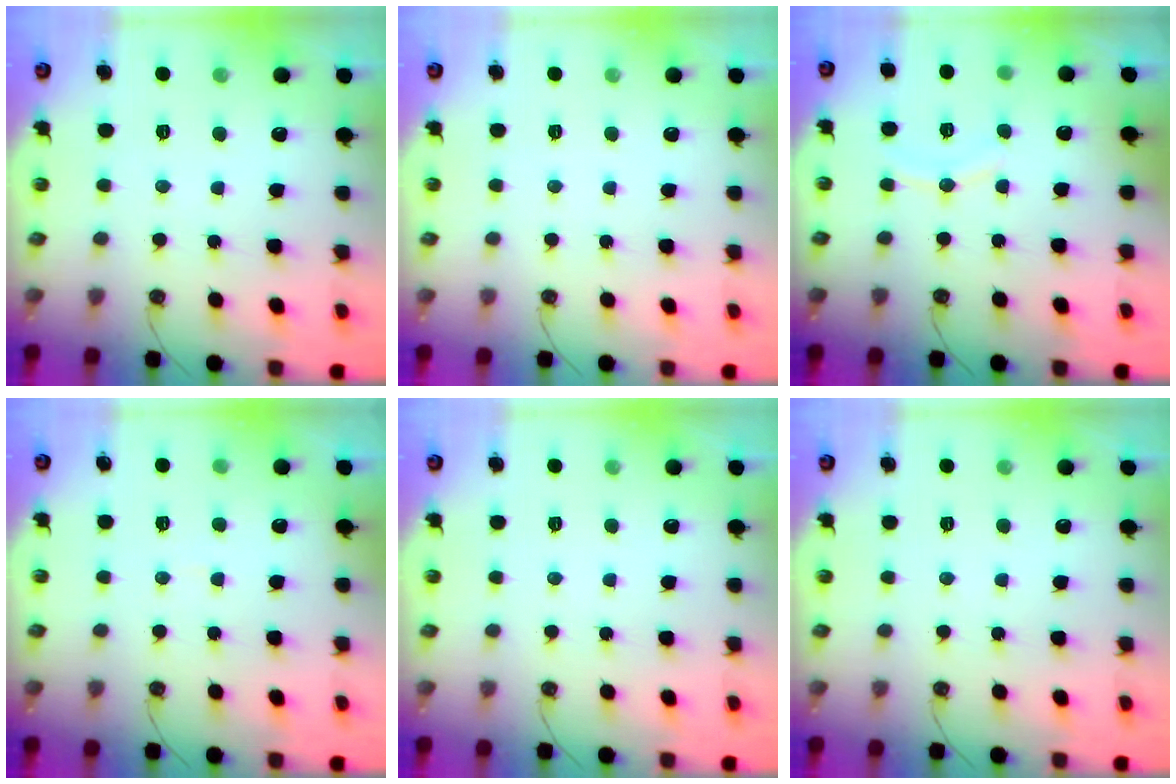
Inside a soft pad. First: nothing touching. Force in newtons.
{"total": 0.0}
{"total": 7.3, "press": 7.2, "slide": 1.0}
{"total": 3.1, "press": 3.0, "slide": 0.3}
{"total": 0.0}
{"total": 0.0}